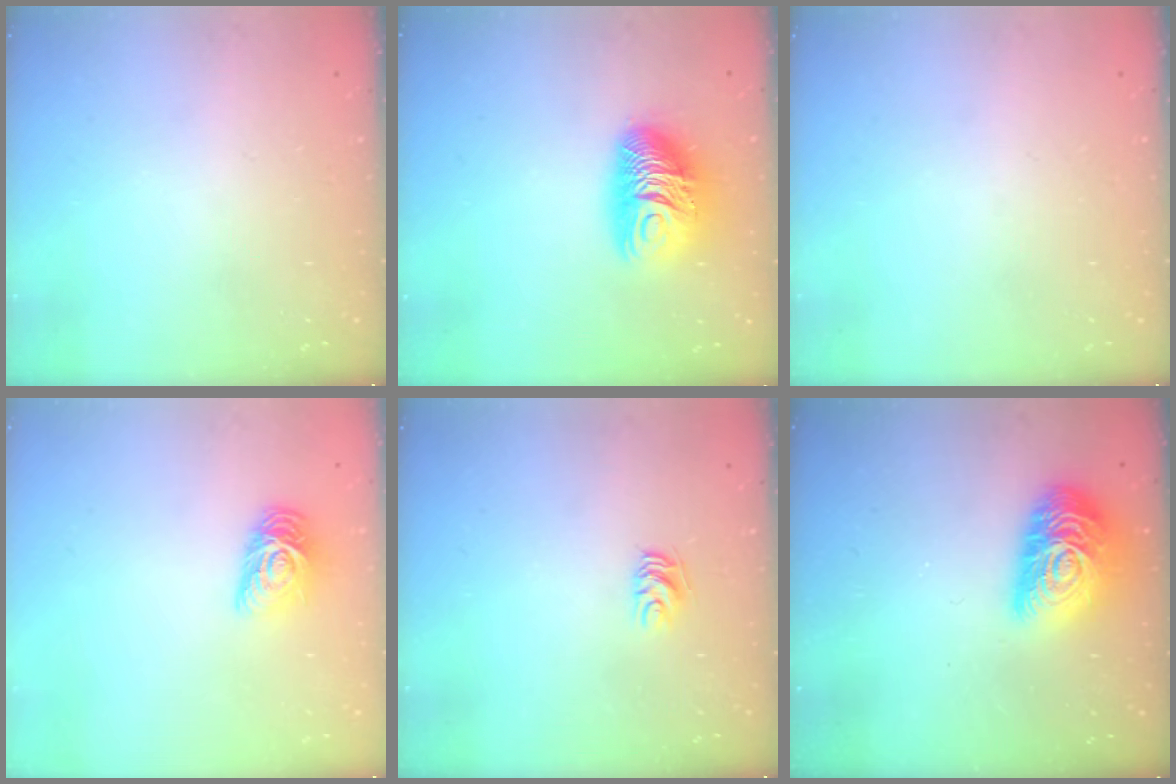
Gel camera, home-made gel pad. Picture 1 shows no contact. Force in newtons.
{"total": 12.0, "press": 12.0, "slide": 0.8}
{"total": 0.0}
{"total": 9.4, "press": 9.4, "slide": 0.6}
{"total": 5.3, "press": 5.3, "slide": 0.5}
{"total": 17.0, "press": 17.0, "slide": 0.9}